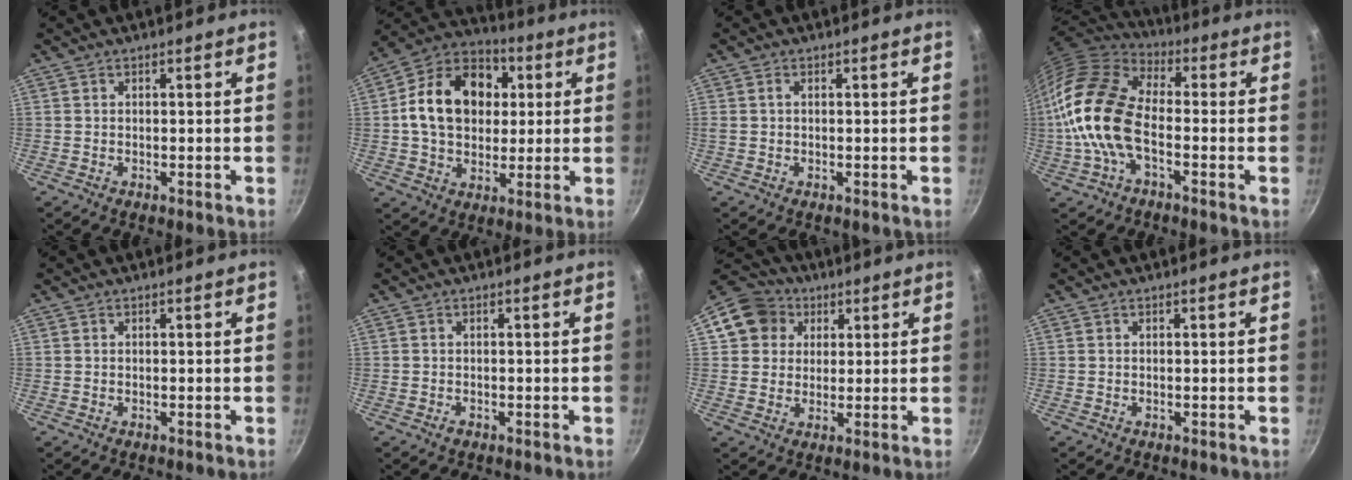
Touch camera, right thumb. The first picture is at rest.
{"total": 18.2, "force": [2.9, 13.8, 11.4], "torque": [-0.164, 0.023, 0.036]}
{"total": 0.9, "force": [0.1, 0.6, 0.6], "torque": [-0.011, 0.004, 0.002]}
{"total": 17.0, "force": [-2.7, 9.5, 13.9], "torque": [-0.256, 0.029, -0.071]}
{"total": 0.0}
{"total": 0.9, "force": [-0.5, 0.6, 0.4], "torque": [-0.008, 0.001, -0.010]}
{"total": 10.4, "force": [3.6, 9.2, 3.4], "torque": [-0.034, 0.016, 0.050]}
{"total": 0.0}